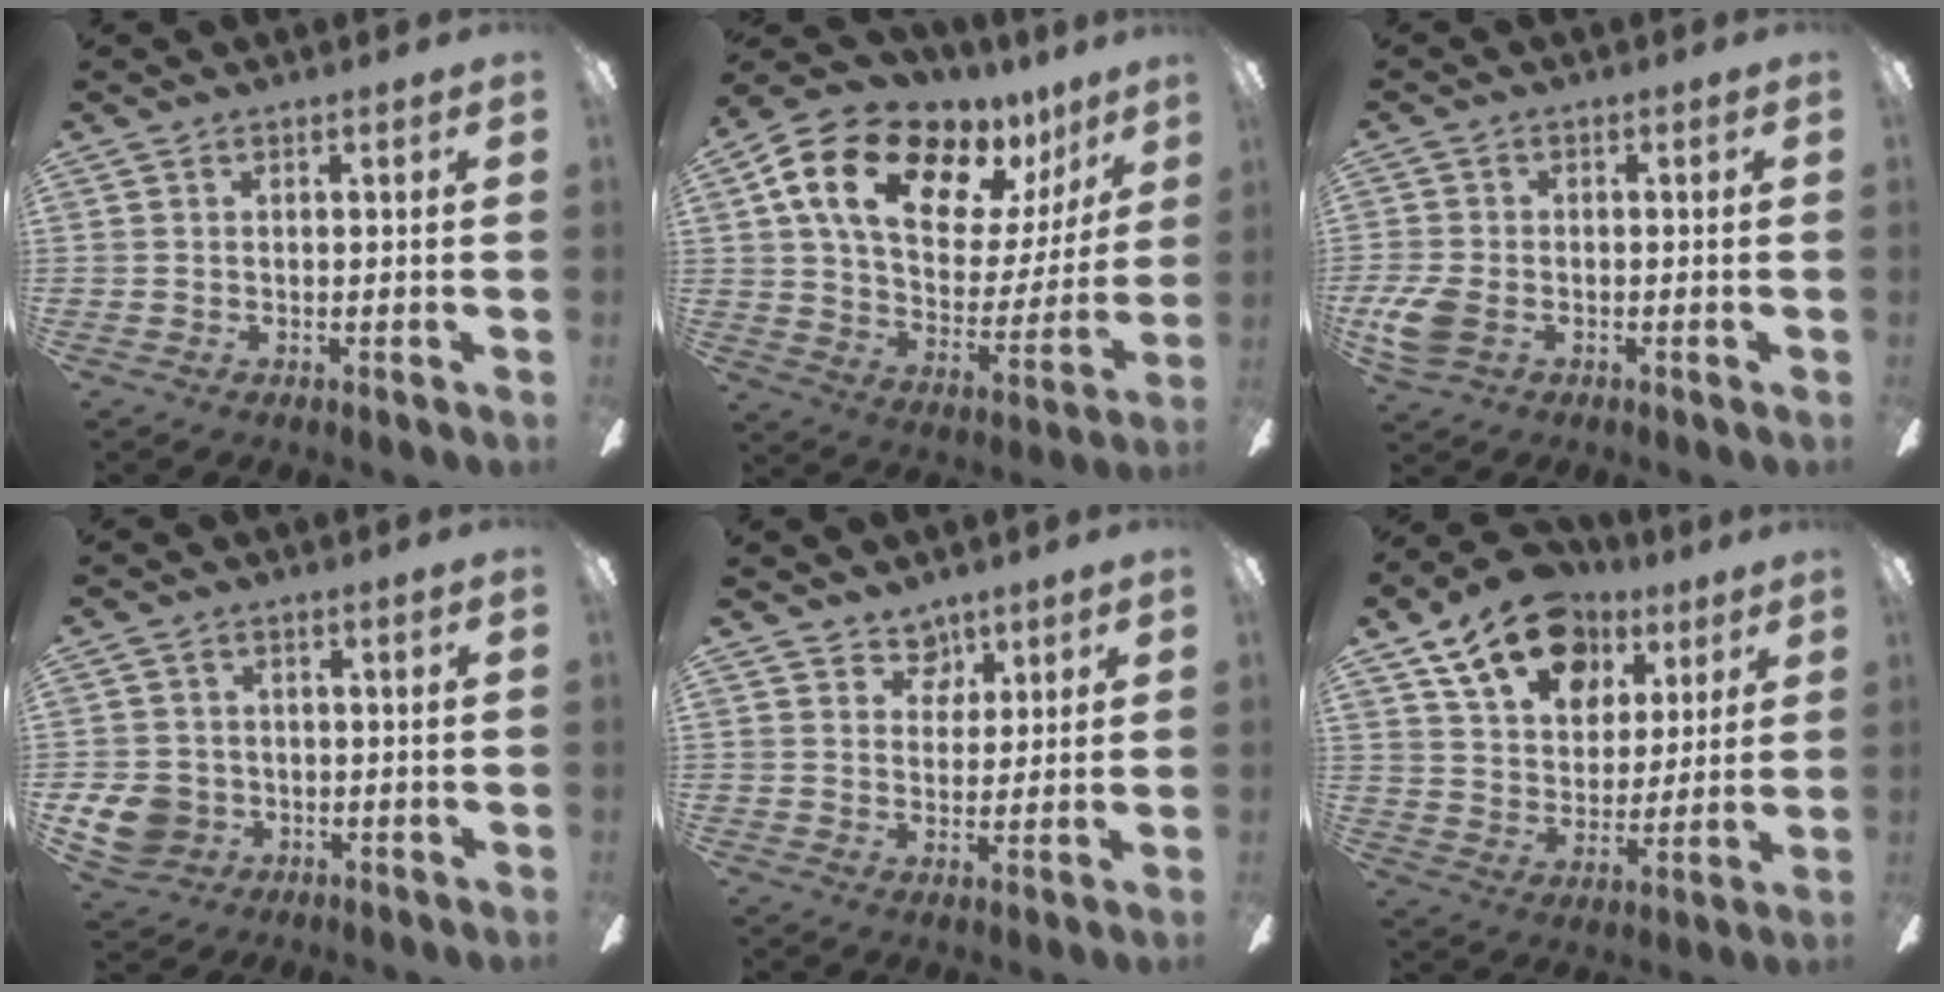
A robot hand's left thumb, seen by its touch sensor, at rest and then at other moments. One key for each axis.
{"total": 19.9, "fx": 12.4, "fy": 10.9, "fz": 11.1, "tx": -0.176, "ty": -0.073, "tz": 0.216}
{"total": 7.5, "fx": -2.2, "fy": 4.9, "fz": 5.2, "tx": -0.118, "ty": 0.004, "tz": -0.037}
{"total": 8.3, "fx": -2.4, "fy": 7.2, "fz": 3.4, "tx": -0.082, "ty": 0.017, "tz": -0.045}
{"total": 5.5, "fx": 3.8, "fy": 3.9, "fz": 0.8, "tx": -0.002, "ty": -0.021, "tz": 0.068}
{"total": 17.6, "fx": 10.5, "fy": 11.3, "fz": 8.3, "tx": -0.135, "ty": -0.049, "tz": 0.191}